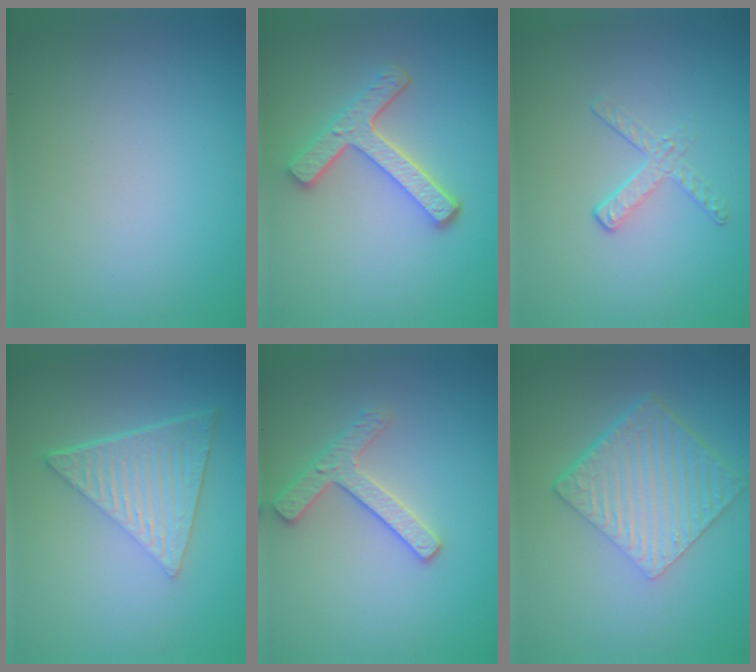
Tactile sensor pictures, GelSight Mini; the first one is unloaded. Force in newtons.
{"total": 4.3, "press": 3.3, "slide": 2.7}
{"total": 1.7, "press": 0.7, "slide": 1.5}
{"total": 6.3, "press": 4.2, "slide": 4.7}
{"total": 2.6, "press": 2.6, "slide": 0.3}
{"total": 6.3, "press": 4.3, "slide": 4.6}